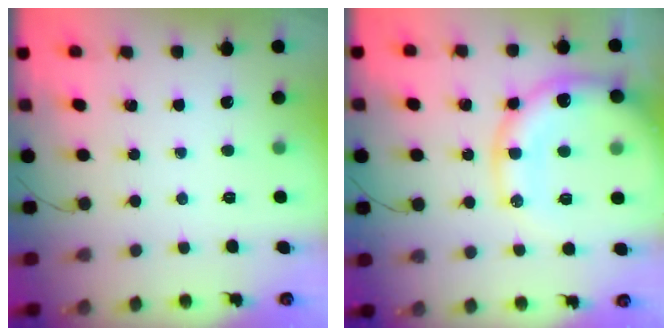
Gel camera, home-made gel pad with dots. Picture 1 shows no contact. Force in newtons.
{"total": 19.2, "press": 18.8, "slide": 3.6}